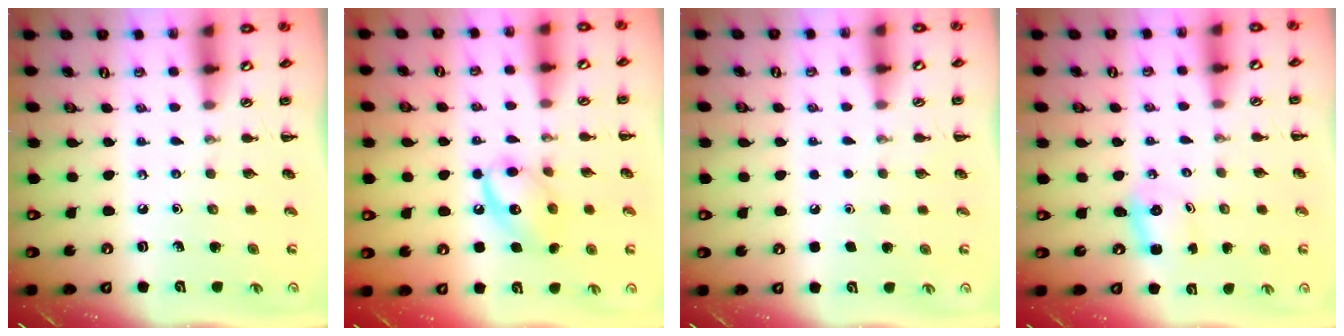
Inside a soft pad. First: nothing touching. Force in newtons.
{"total": 11.2, "press": 11.2, "slide": 0.4}
{"total": 1.7, "press": 1.6, "slide": 0.1}
{"total": 2.5, "press": 2.4, "slide": 0.8}